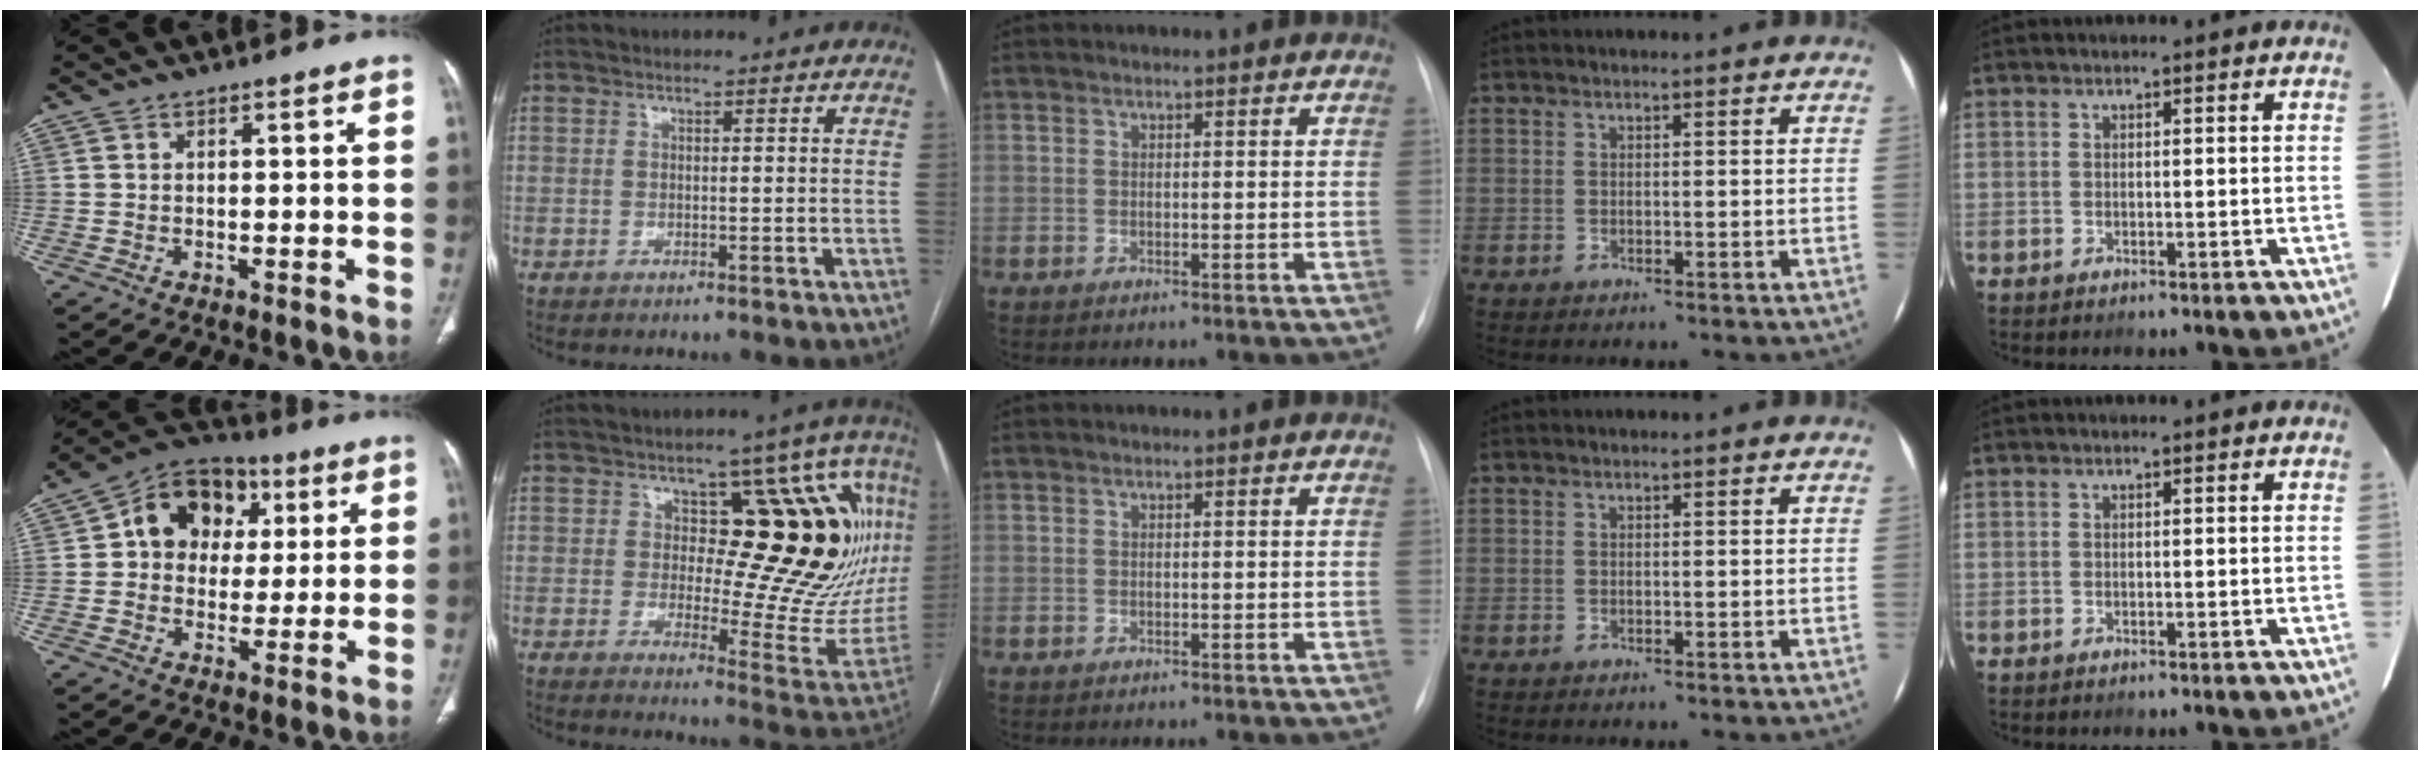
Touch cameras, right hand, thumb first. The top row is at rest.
{"thumb": {"total": 13.4, "force": [3.4, 10.9, 7.1], "torque": [-0.065, 0.009, 0.045]}, "index": {"total": 22.0, "force": [4.5, 8.7, 19.7], "torque": [-0.202, 0.012, 0.069]}}